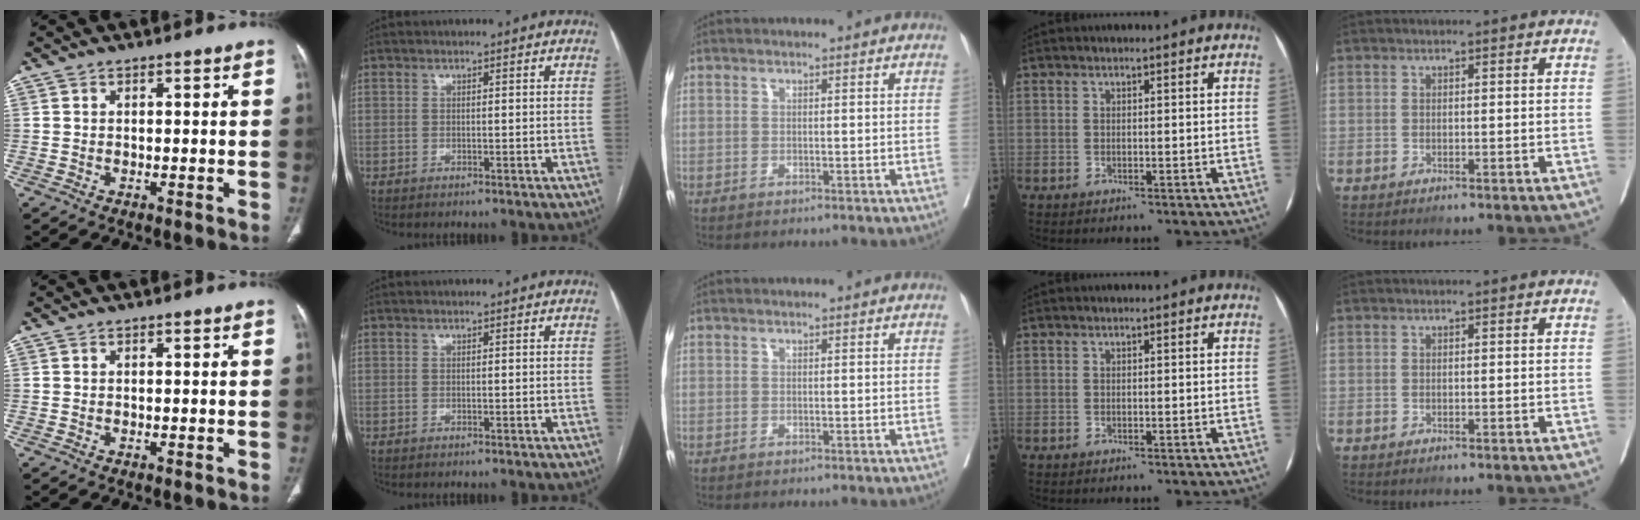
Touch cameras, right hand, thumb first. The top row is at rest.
{}